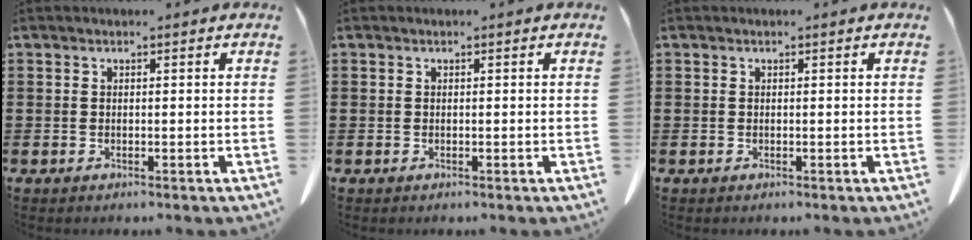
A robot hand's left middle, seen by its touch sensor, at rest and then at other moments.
{"total": 0.0}
{"total": 0.0}